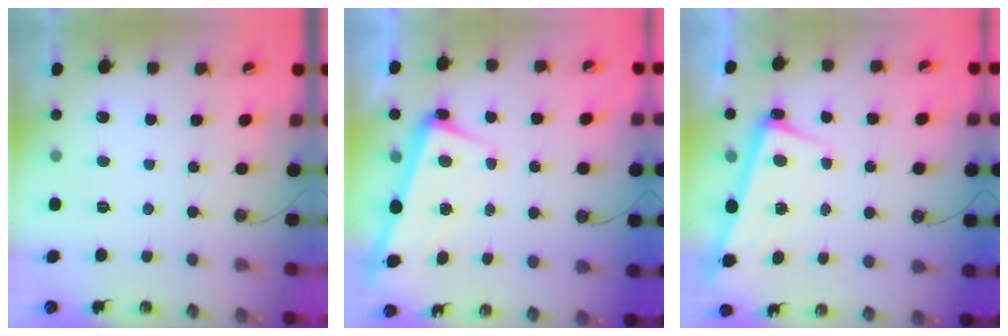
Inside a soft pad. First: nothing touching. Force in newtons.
{"total": 2.4, "press": 2.3, "slide": 0.7}
{"total": 2.7, "press": 2.7, "slide": 0.6}